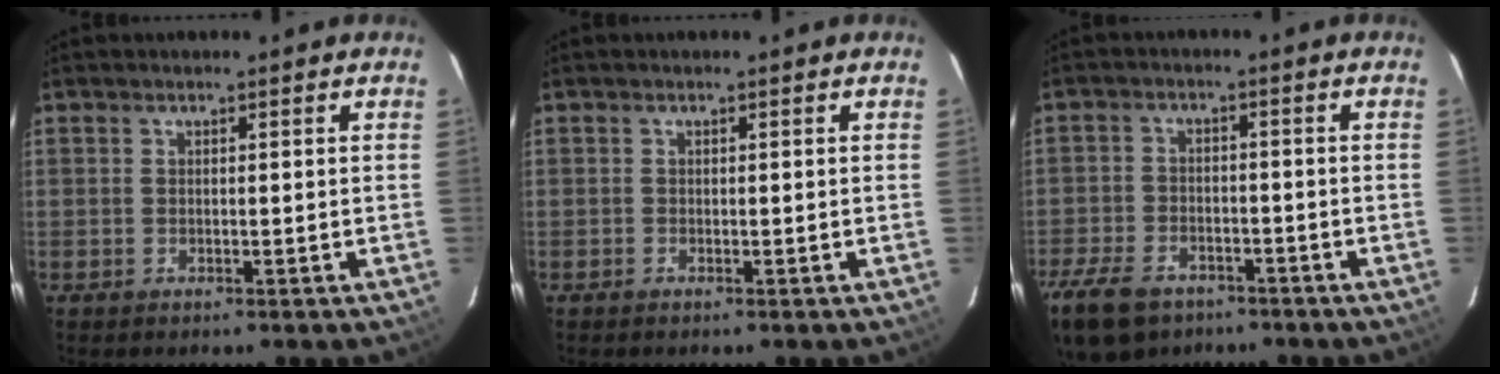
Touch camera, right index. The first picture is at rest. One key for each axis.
{"total": 0.0}
{"total": 13.9, "fx": -9.3, "fy": 7.9, "fz": 6.5, "tx": -0.179, "ty": -0.016, "tz": -0.162}